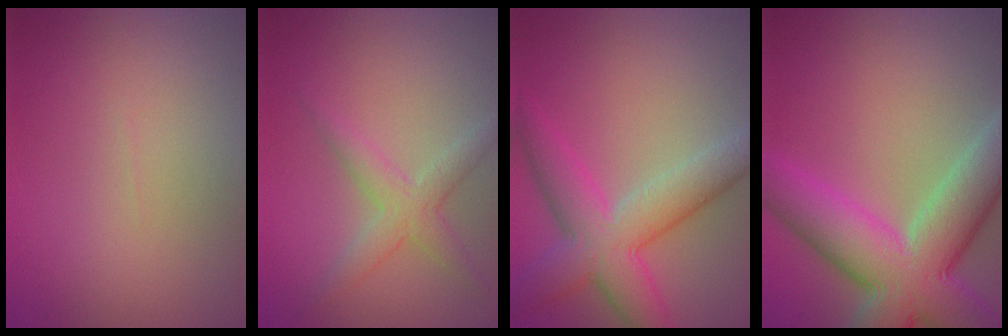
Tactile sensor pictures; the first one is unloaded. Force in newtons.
{"total": 2.8, "press": 2.8, "slide": 0.1}
{"total": 7.1, "press": 7.1, "slide": 0.3}
{"total": 11.4, "press": 11.3, "slide": 0.8}